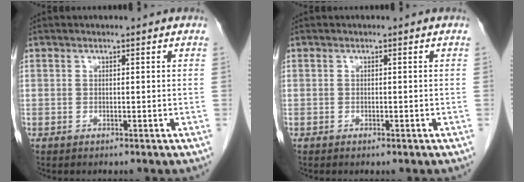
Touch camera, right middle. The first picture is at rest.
{"total": 0.7, "force": [-0.4, 0.2, 0.5], "torque": [-0.008, 0.000, -0.004]}